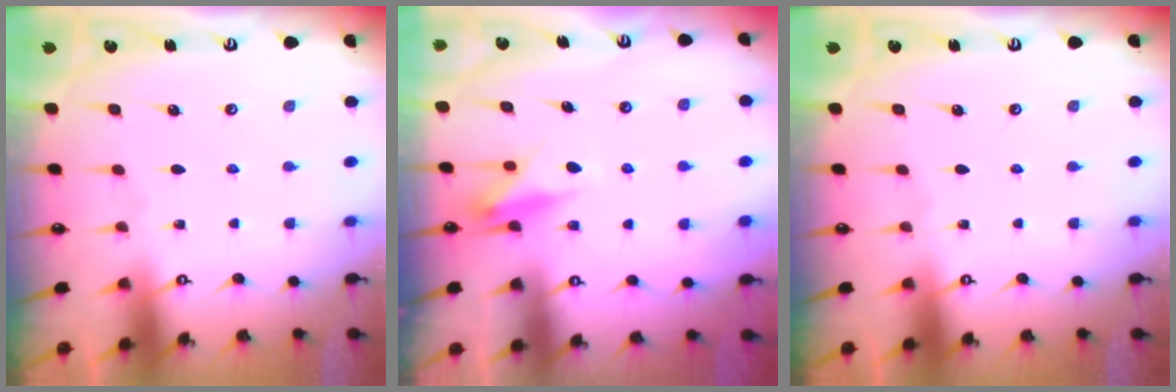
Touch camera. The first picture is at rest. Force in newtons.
{"total": 10.0, "press": 10.0, "slide": 0.7}
{"total": 0.0}